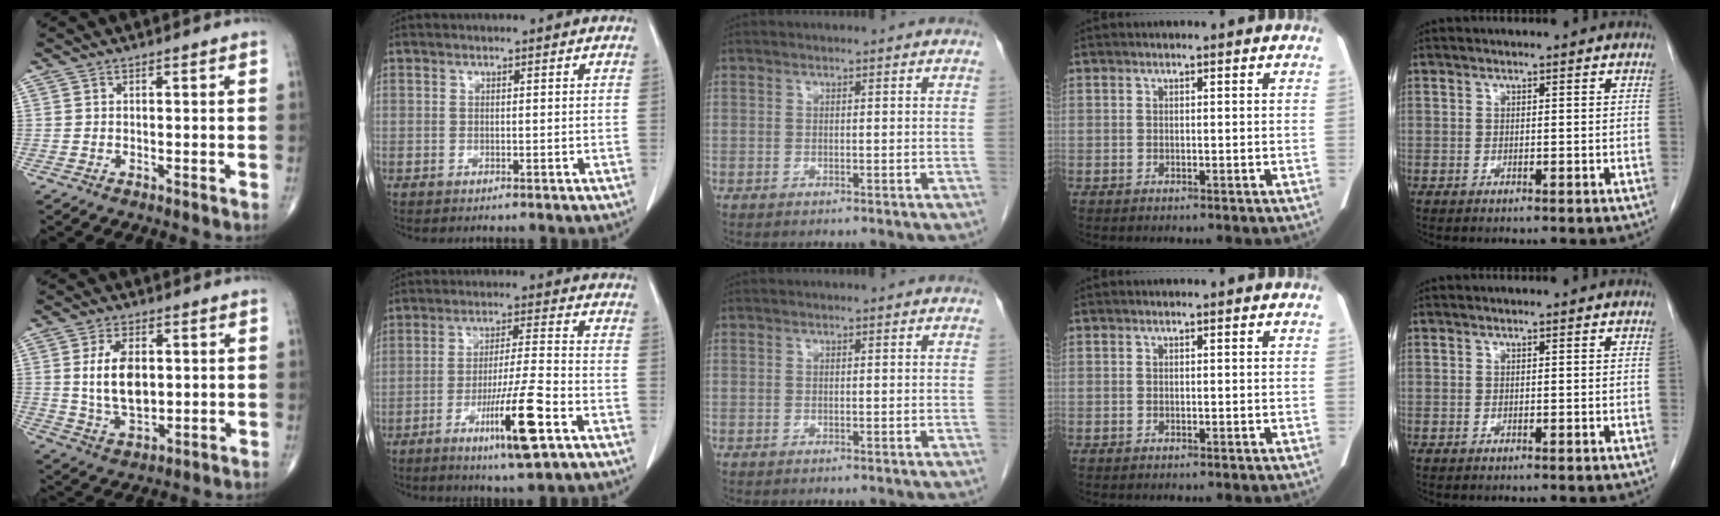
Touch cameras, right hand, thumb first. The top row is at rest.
{"thumb": {"total": 10.2, "force": [1.3, 5.8, 8.3], "torque": [-0.146, -0.014, 0.033]}, "index": {"total": 11.5, "force": [-5.3, -0.1, 10.2], "torque": [-0.177, -0.018, -0.091]}}